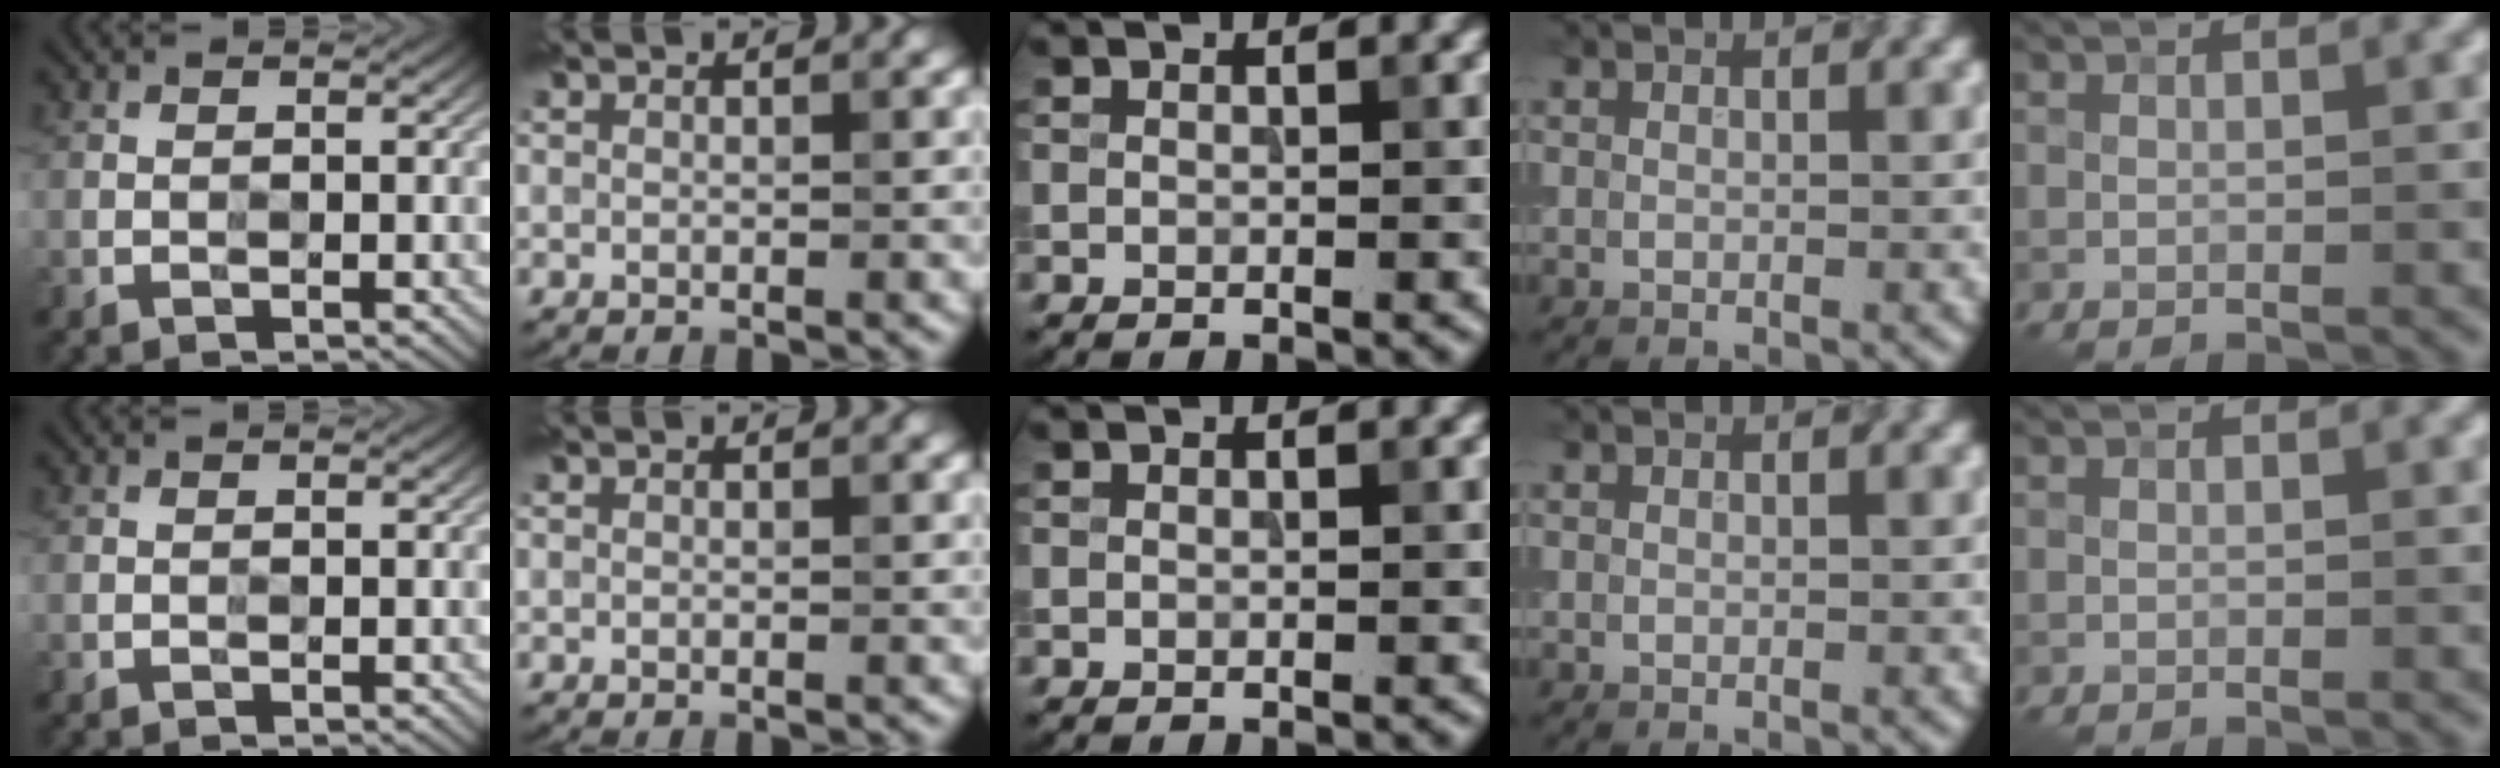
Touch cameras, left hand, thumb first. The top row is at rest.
{}